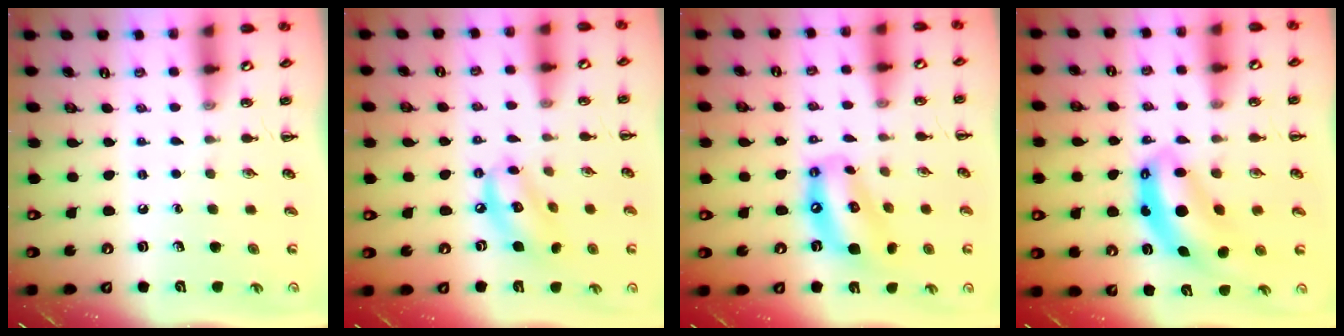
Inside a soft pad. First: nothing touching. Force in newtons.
{"total": 10.2, "press": 10.1, "slide": 1.2}
{"total": 12.7, "press": 12.2, "slide": 3.5}
{"total": 8.3, "press": 8.0, "slide": 2.1}